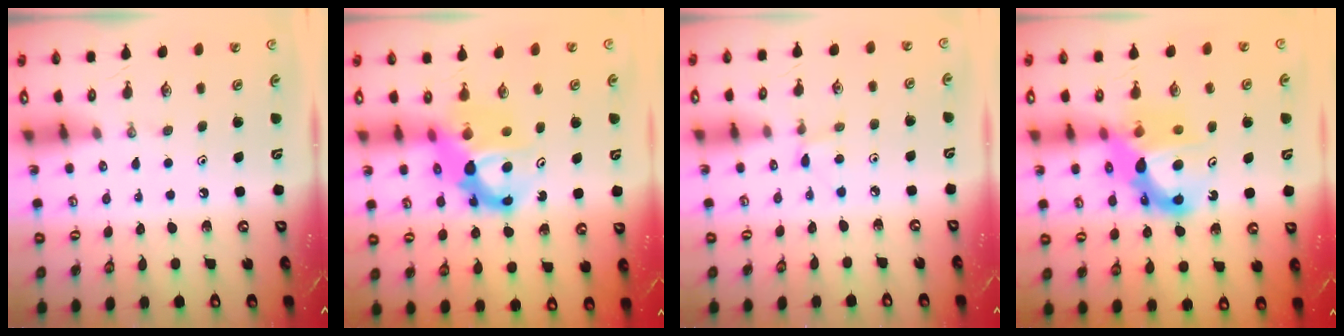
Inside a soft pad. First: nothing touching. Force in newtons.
{"total": 11.6, "press": 11.6, "slide": 1.1}
{"total": 2.8, "press": 2.7, "slide": 0.4}
{"total": 13.4, "press": 13.3, "slide": 1.4}